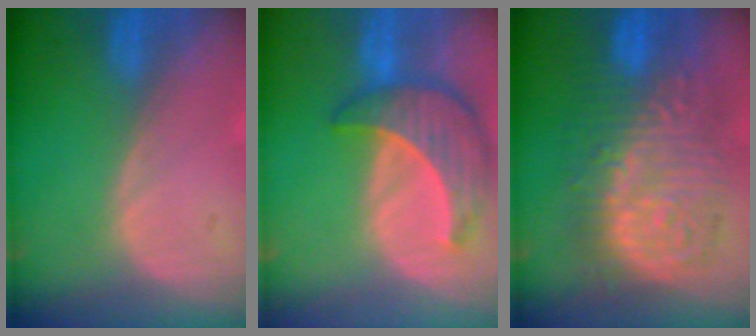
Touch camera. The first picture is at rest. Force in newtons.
{"total": 8.7, "press": 7.9, "slide": 3.7}
{"total": 13.4, "press": 13.4, "slide": 1.3}